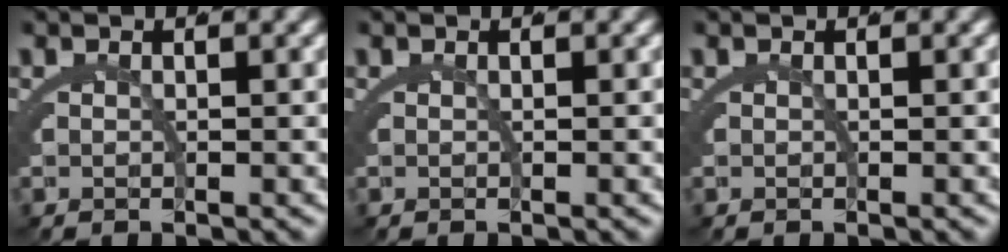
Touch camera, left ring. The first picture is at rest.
{"total": 0.0}
{"total": 0.0}